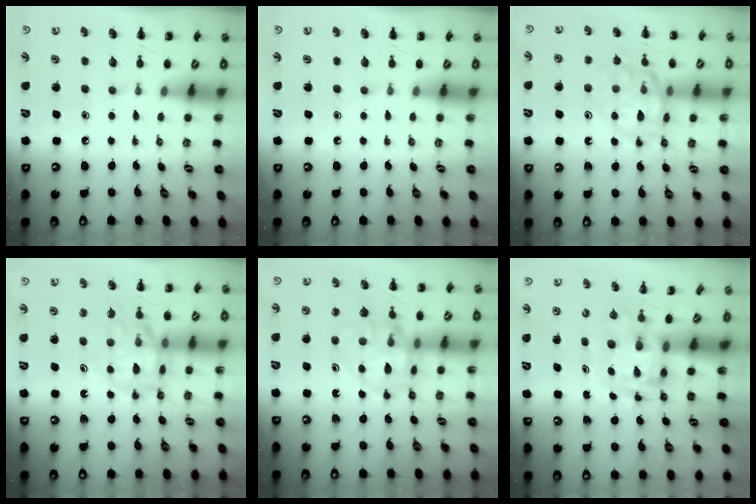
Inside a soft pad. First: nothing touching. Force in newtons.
{"total": 0.0}
{"total": 12.9, "press": 12.8, "slide": 1.6}
{"total": 12.8, "press": 12.5, "slide": 3.1}
{"total": 13.7, "press": 13.3, "slide": 3.3}
{"total": 3.6, "press": 3.5, "slide": 0.6}